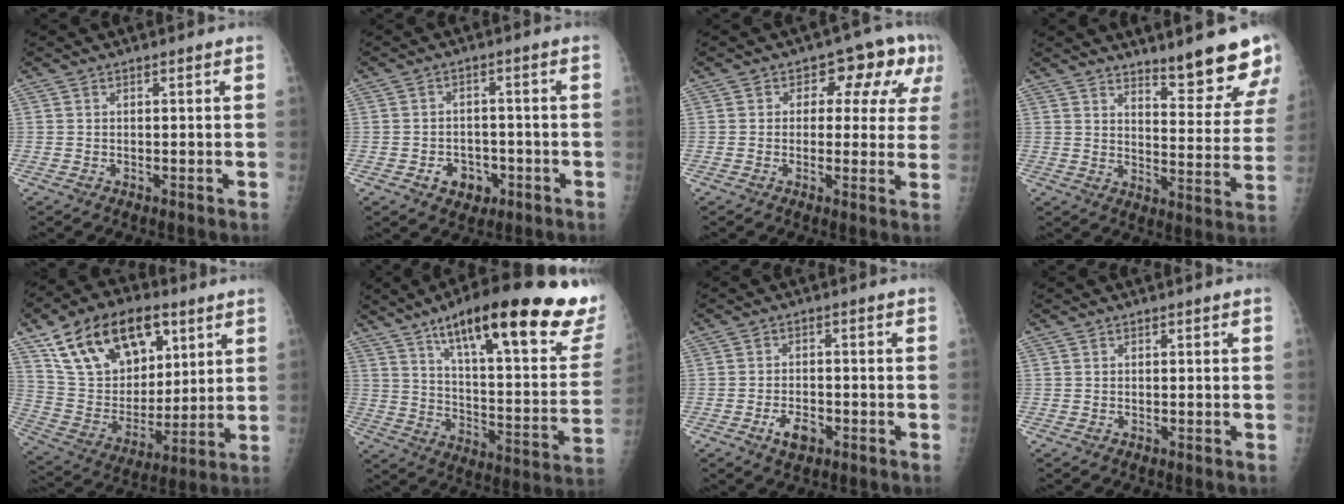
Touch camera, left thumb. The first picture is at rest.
{"total": 5.5, "force": [-2.4, 4.3, 2.4], "torque": [-0.012, 0.019, -0.029]}
{"total": 9.6, "force": [3.1, 5.9, 7.0], "torque": [-0.032, 0.012, 0.029]}
{"total": 12.9, "force": [10.6, 2.3, 7.1], "torque": [-0.058, -0.080, 0.146]}
{"total": 22.4, "force": [11.5, 13.3, 13.9], "torque": [-0.202, -0.029, 0.208]}
{"total": 30.8, "force": [20.0, 6.7, 22.4], "torque": [-0.282, -0.060, 0.288]}
{"total": 4.2, "force": [-2.2, 2.5, 2.7], "torque": [-0.040, 0.011, -0.036]}
{"total": 0.0}